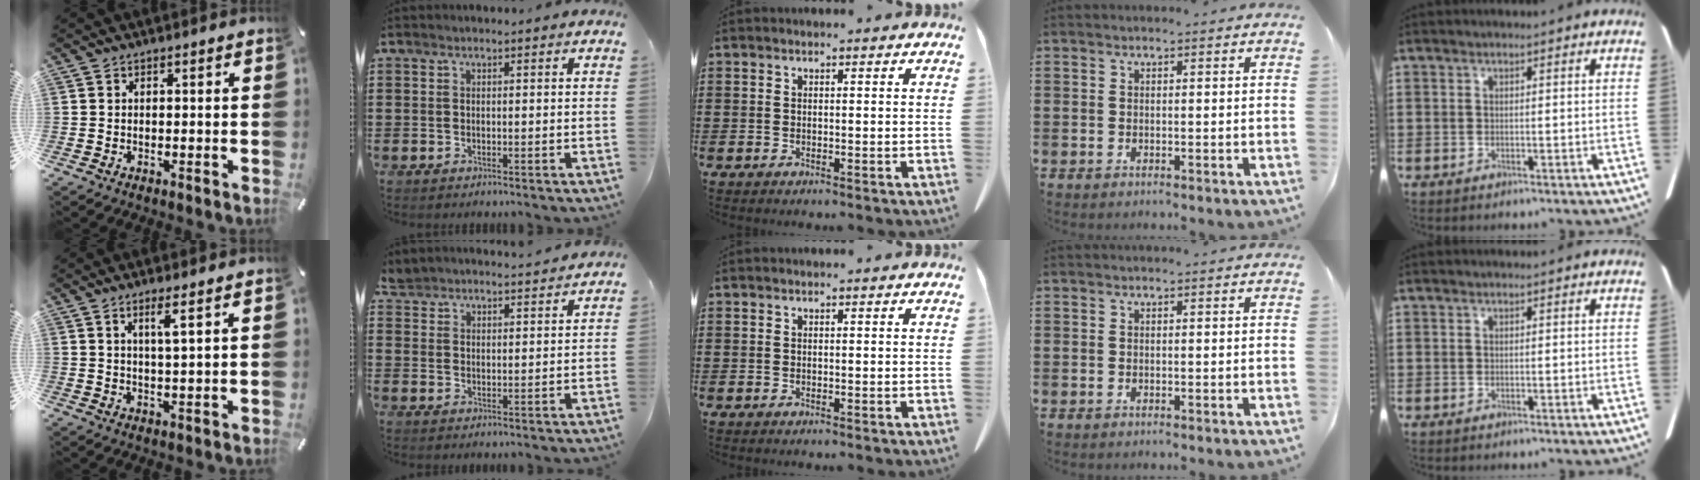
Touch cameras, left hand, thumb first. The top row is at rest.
{"thumb": {"total": 4.2, "force": [2.2, -0.1, 3.6], "torque": [-0.075, -0.002, 0.034]}, "index": {"total": 3.9, "force": [3.9, -0.2, -0.3], "torque": [-0.009, -0.022, 0.070]}}